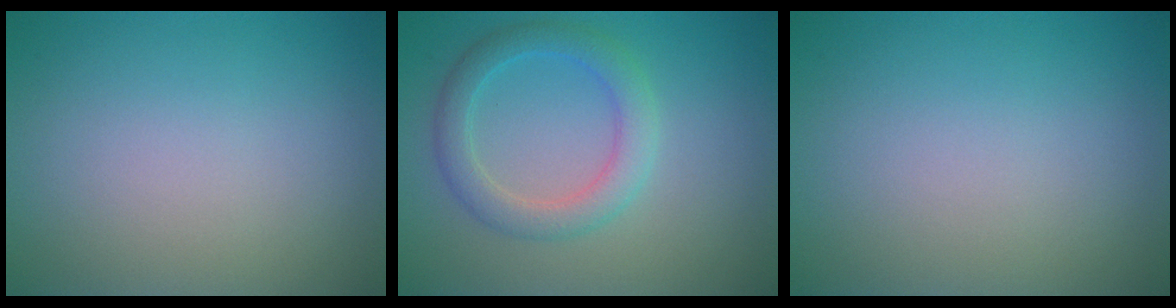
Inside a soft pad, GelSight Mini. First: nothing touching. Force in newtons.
{"total": 2.2, "press": 2.2, "slide": 0.3}
{"total": 0.0}